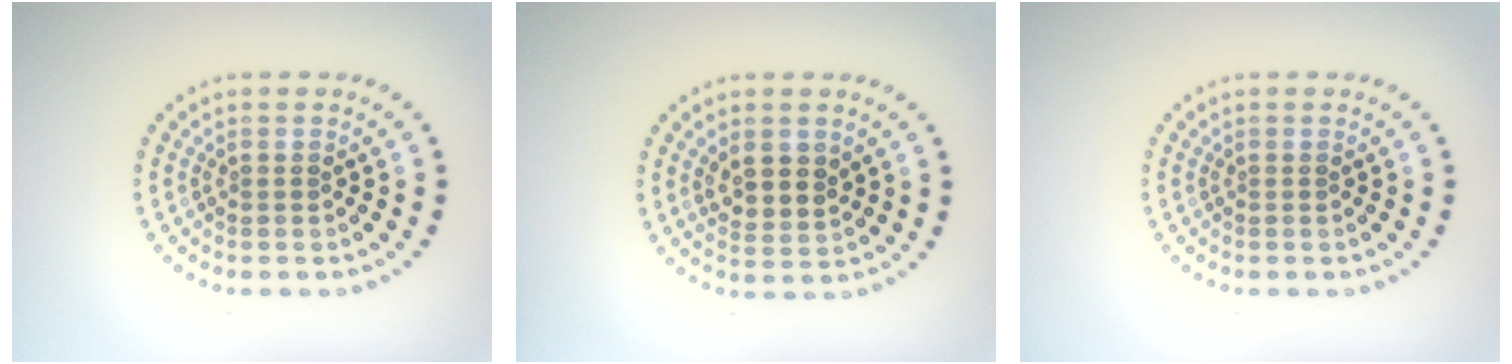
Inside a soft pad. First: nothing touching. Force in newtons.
{"total": 2.8, "press": 2.6, "slide": 1.1}
{"total": 0.0}